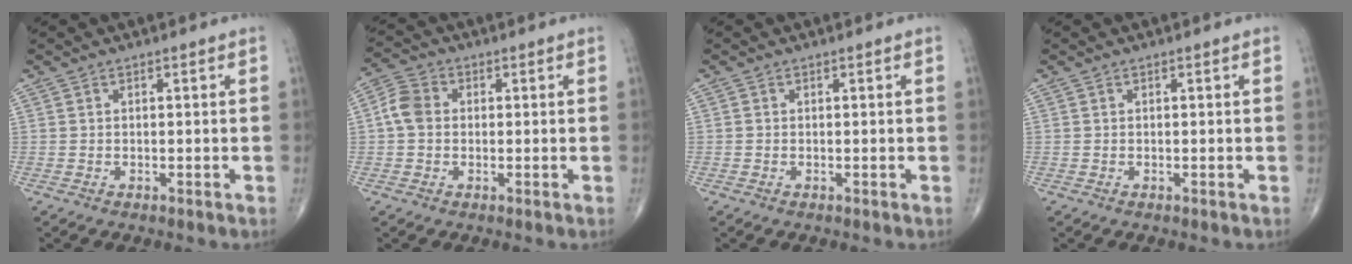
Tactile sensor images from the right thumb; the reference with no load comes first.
{"total": 5.1, "force": [0.2, 4.1, 3.0], "torque": [-0.056, 0.015, -0.006]}
{"total": 0.0}
{"total": 0.0}